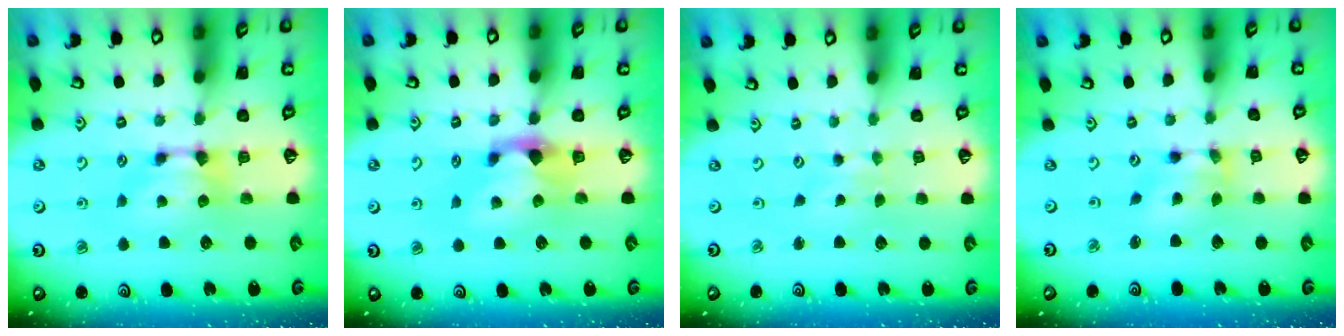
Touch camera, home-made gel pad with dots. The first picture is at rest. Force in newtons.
{"total": 1.8, "press": 1.2, "slide": 1.4}
{"total": 2.7, "press": 2.6, "slide": 0.4}
{"total": 2.1, "press": 1.4, "slide": 1.5}